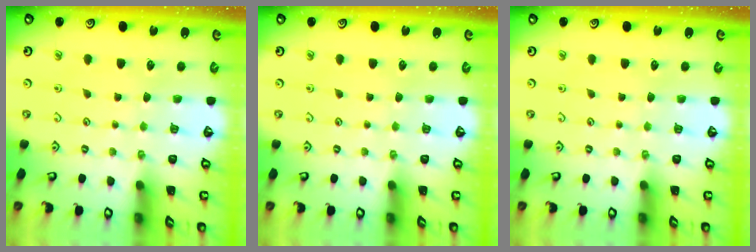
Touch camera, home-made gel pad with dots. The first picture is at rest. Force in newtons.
{"total": 0.0}
{"total": 0.0}